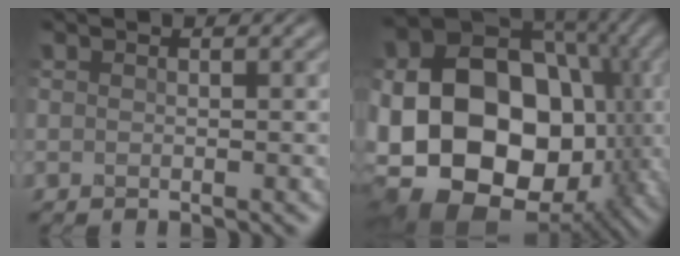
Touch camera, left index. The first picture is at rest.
{"total": 22.0, "force": [-3.5, 17.0, 13.5], "torque": [-0.219, -0.022, -0.085]}